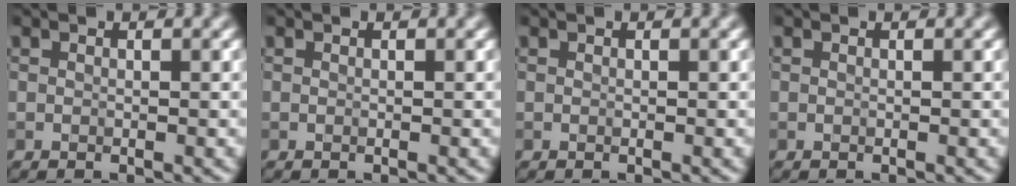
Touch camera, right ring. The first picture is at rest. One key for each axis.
{"total": 0.0}
{"total": 0.0}
{"total": 0.0}